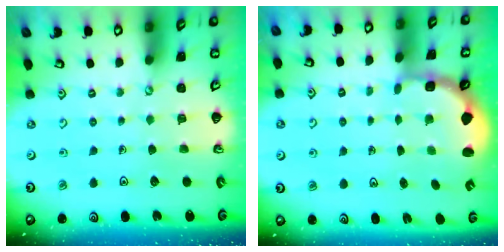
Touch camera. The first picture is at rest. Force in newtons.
{"total": 3.0, "press": 2.0, "slide": 2.2}